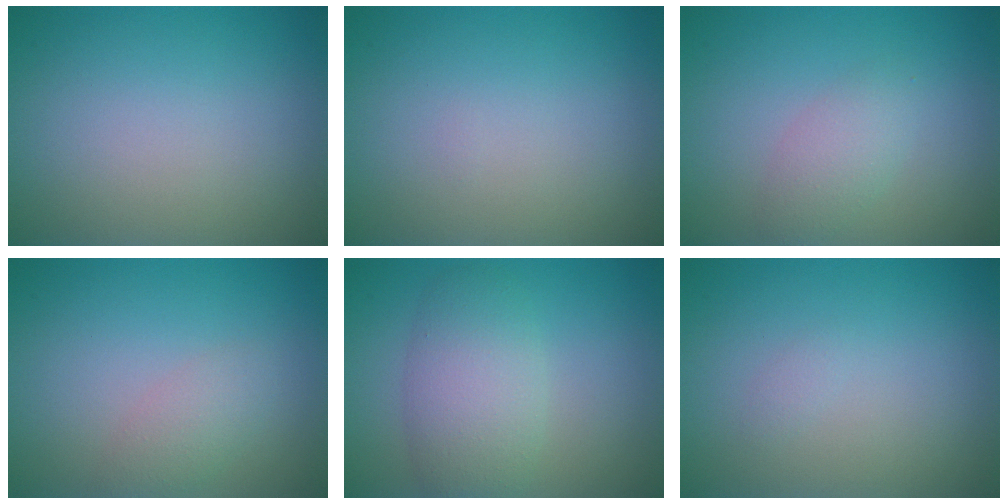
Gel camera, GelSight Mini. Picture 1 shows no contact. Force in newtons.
{"total": 0.0}
{"total": 2.1, "press": 2.1, "slide": 0.1}
{"total": 1.8, "press": 1.8, "slide": 0.1}
{"total": 4.7, "press": 4.7, "slide": 0.1}
{"total": 0.5, "press": 0.5, "slide": 0.0}